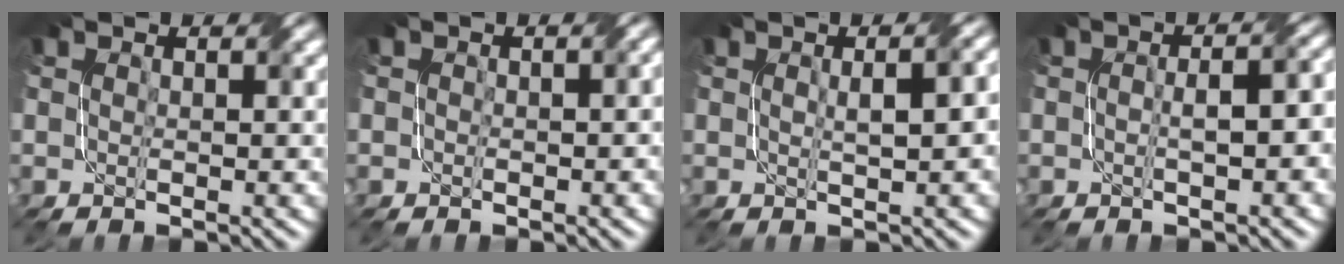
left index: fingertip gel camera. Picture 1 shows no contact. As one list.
[{"total": 1.4, "force": [0.2, 0.9, 1.0], "torque": [-0.016, -0.001, -0.001]}, {"total": 4.1, "force": [0.5, 1.2, 3.9], "torque": [-0.041, 0.017, 0.010]}, {"total": 4.0, "force": [-0.6, 1.3, 3.7], "torque": [-0.045, 0.012, -0.006]}]